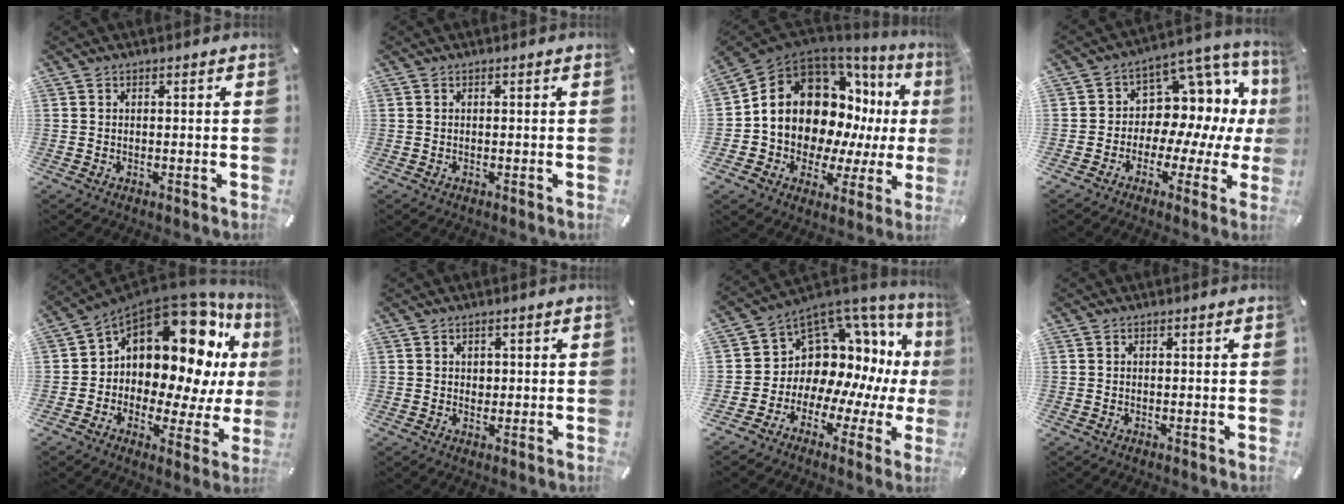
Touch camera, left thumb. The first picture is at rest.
{"total": 0.0}
{"total": 17.4, "force": [4.1, 13.4, 10.3], "torque": [-0.177, -0.058, 0.083]}
{"total": 9.5, "force": [2.3, 7.9, 4.6], "torque": [-0.070, -0.047, 0.044]}
{"total": 17.1, "force": [8.2, 9.7, 11.5], "torque": [-0.178, -0.085, 0.129]}
{"total": 1.4, "force": [0.3, 1.3, 0.4], "torque": [-0.001, 0.001, 0.002]}
{"total": 11.1, "force": [3.8, 9.3, 4.9], "torque": [-0.084, -0.075, 0.080]}
{"total": 0.0}